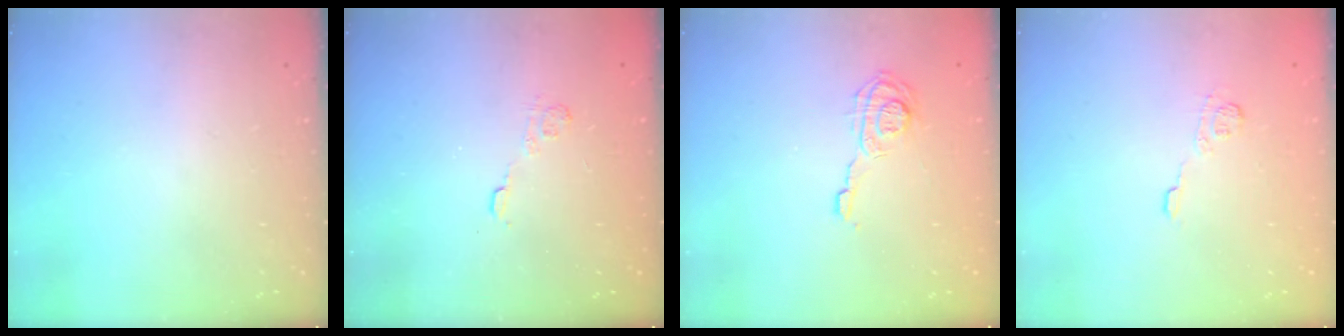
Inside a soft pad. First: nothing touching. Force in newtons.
{"total": 3.0, "press": 2.6, "slide": 1.4}
{"total": 9.6, "press": 9.5, "slide": 1.2}
{"total": 3.8, "press": 3.6, "slide": 1.3}